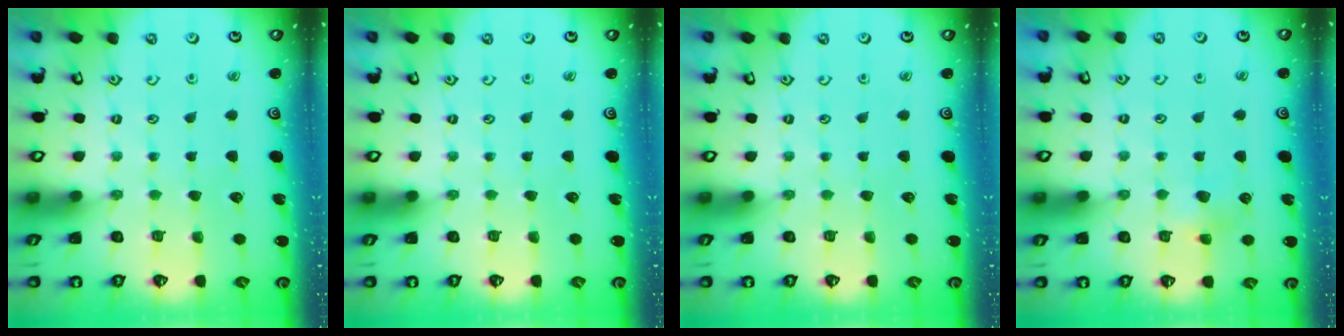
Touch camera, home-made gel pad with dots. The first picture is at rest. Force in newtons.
{"total": 0.0}
{"total": 0.0}
{"total": 4.2, "press": 4.2, "slide": 0.4}